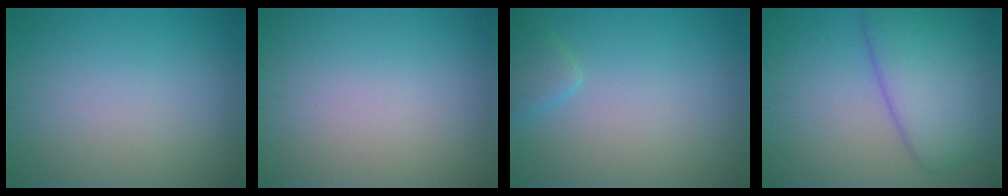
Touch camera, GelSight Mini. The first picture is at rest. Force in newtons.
{"total": 0.0}
{"total": 1.7, "press": 1.7, "slide": 0.2}
{"total": 7.8, "press": 7.8, "slide": 0.5}